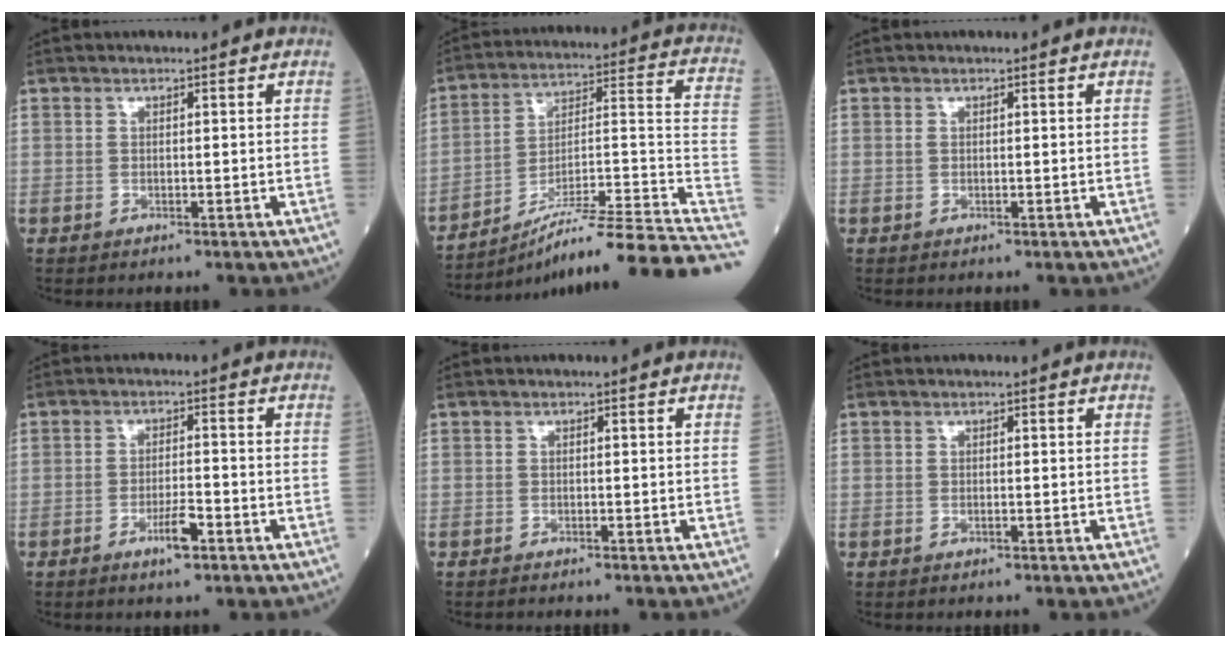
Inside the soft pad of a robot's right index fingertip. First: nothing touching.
{"total": 24.6, "force": [-19.5, -1.2, 15.1], "torque": [-0.144, 0.004, -0.301]}
{"total": 0.0}
{"total": 3.8, "force": [-2.1, 0.5, 3.1], "torque": [-0.058, 0.000, -0.038]}
{"total": 0.6, "force": [-0.6, -0.1, 0.1], "torque": [-0.004, -0.001, -0.013]}
{"total": 0.0}